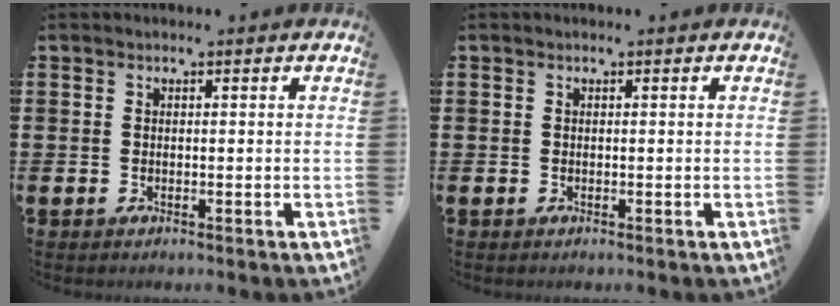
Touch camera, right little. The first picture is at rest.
{"total": 0.0}